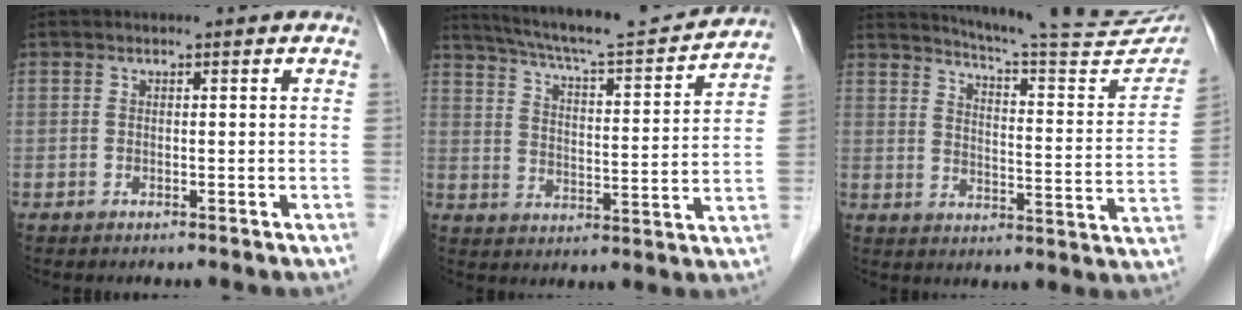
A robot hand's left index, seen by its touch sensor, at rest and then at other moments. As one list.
[{"total": 17.9, "force": [16.5, 0.8, 6.9], "torque": [-0.118, -0.008, 0.238]}, {"total": 20.8, "force": [19.1, 1.1, 8.0], "torque": [-0.112, -0.072, 0.234]}]